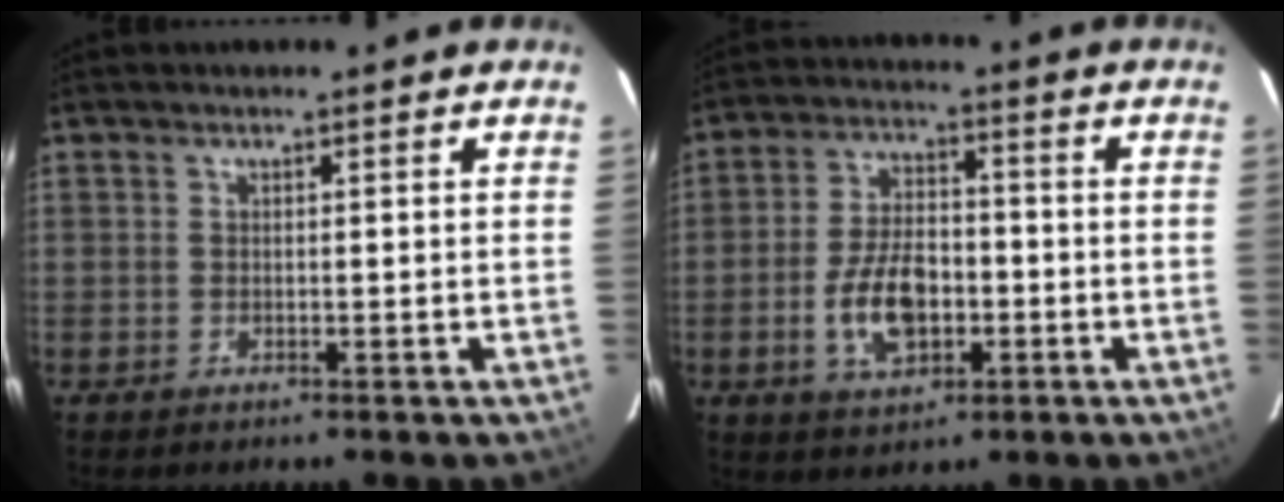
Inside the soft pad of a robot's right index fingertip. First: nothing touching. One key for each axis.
{"total": 10.7, "fx": -3.1, "fy": 6.0, "fz": 8.3, "tx": -0.166, "ty": 0.006, "tz": -0.046}